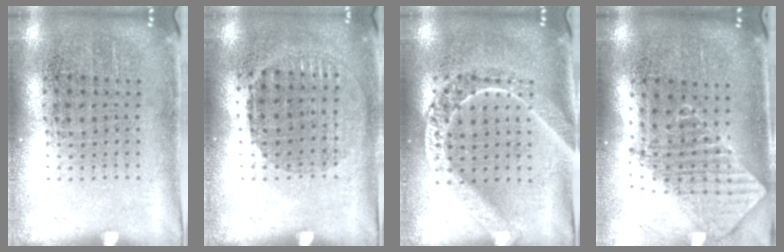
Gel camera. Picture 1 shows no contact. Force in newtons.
{"total": 0.9, "press": 0.9, "slide": 0.3}
{"total": 1.6, "press": 1.5, "slide": 0.4}
{"total": 2.0, "press": 1.6, "slide": 1.3}